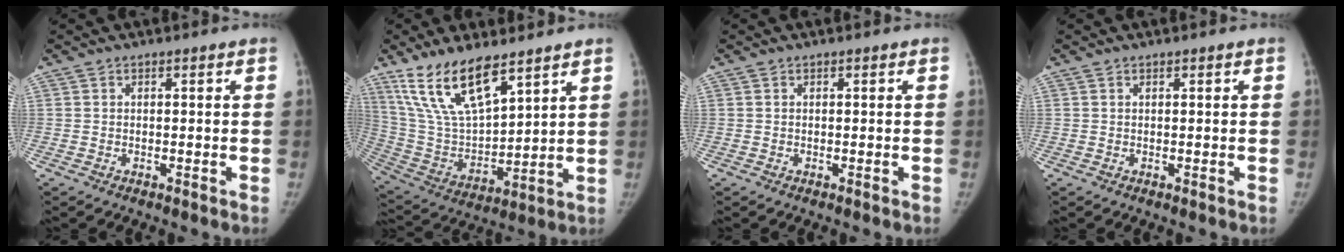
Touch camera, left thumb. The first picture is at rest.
{"total": 16.7, "force": [11.1, 6.2, 10.9], "torque": [-0.183, -0.050, 0.230]}
{"total": 0.0}
{"total": 0.0}